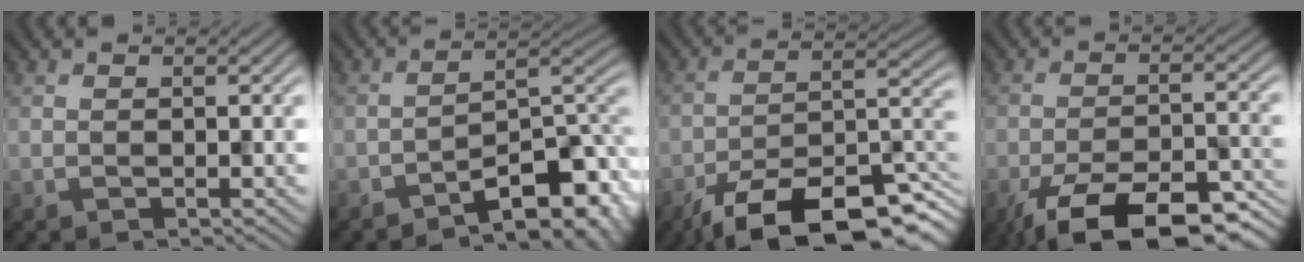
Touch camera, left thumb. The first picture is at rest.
{"total": 10.1, "force": [-6.7, 3.0, 6.9], "torque": [-0.083, 0.009, -0.113]}
{"total": 15.7, "force": [-11.1, 5.2, 9.9], "torque": [-0.167, -0.008, -0.184]}
{"total": 14.0, "force": [-9.7, 4.6, 9.0], "torque": [-0.158, -0.017, -0.155]}